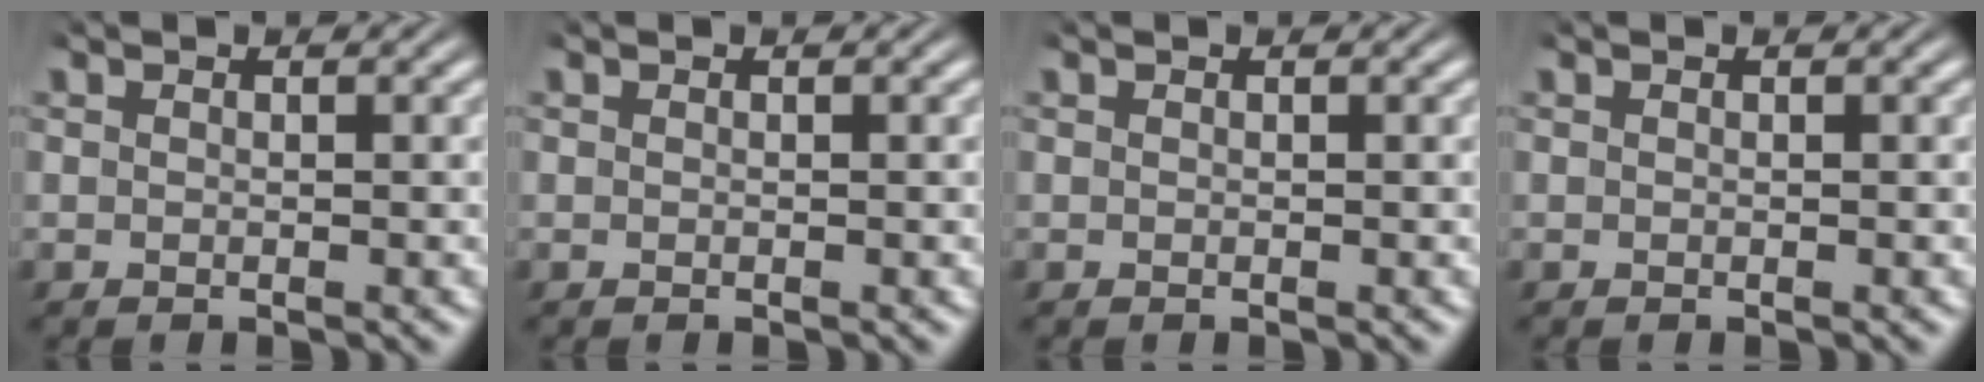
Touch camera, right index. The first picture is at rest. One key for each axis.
{"total": 0.0}
{"total": 0.0}
{"total": 0.0}